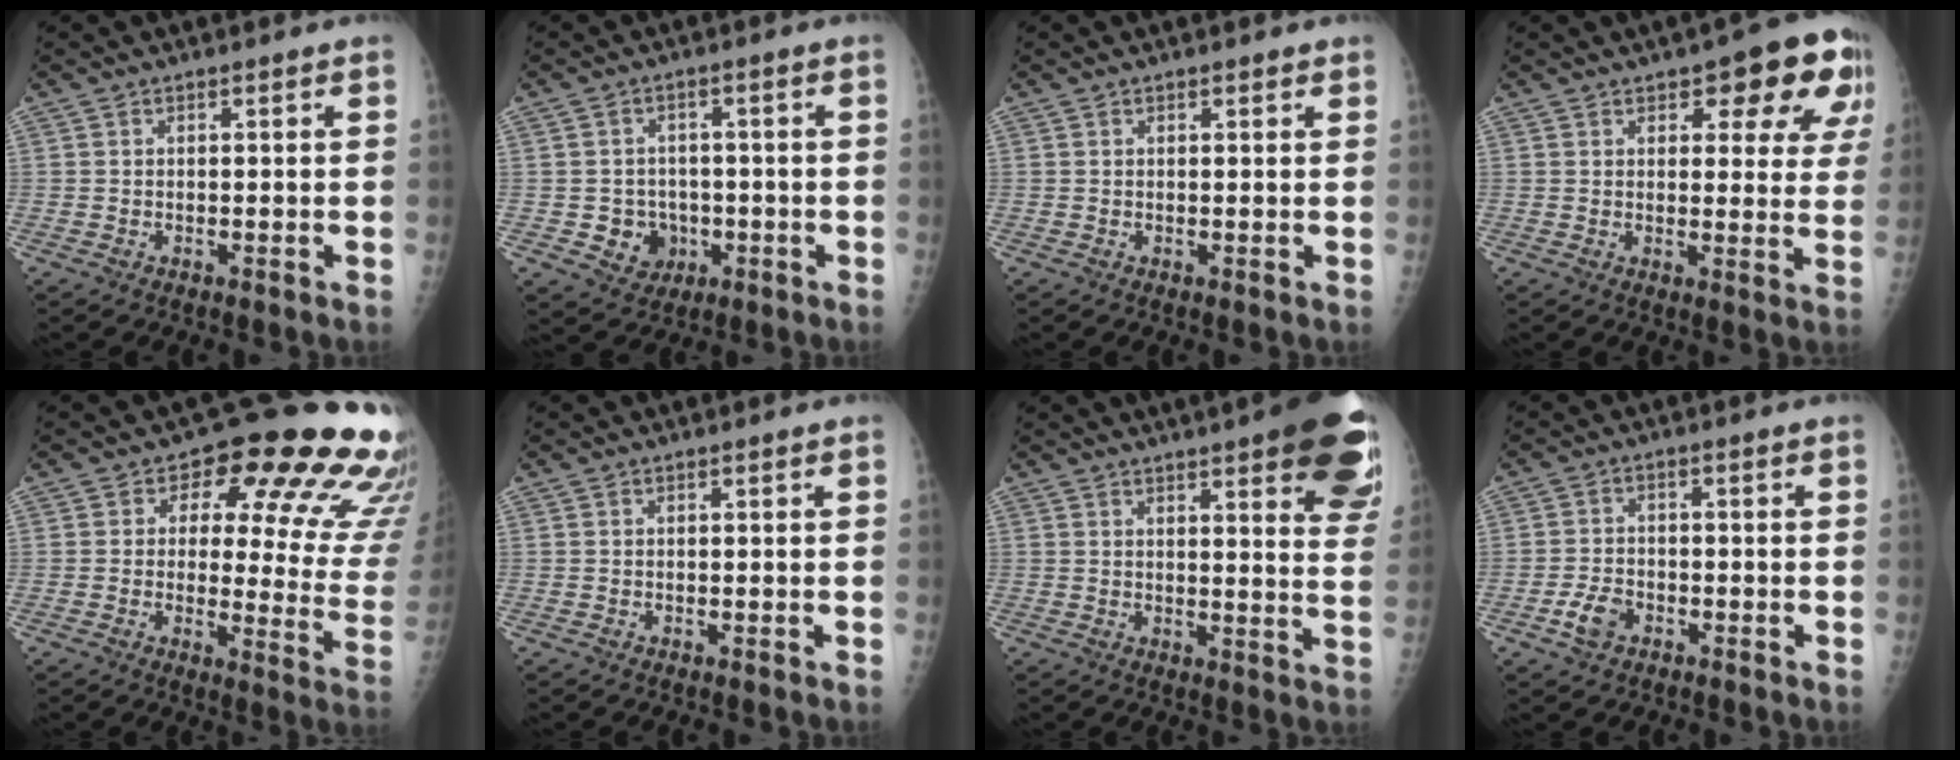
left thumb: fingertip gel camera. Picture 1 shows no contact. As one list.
[{"total": 6.1, "force": [-1.4, 5.5, 2.1], "torque": [-0.003, 0.010, -0.014]}, {"total": 0.9, "force": [0.7, 0.4, 0.6], "torque": [-0.007, -0.002, 0.007]}, {"total": 13.5, "force": [6.5, 5.6, 10.4], "torque": [-0.079, -0.018, 0.072]}, {"total": 20.3, "force": [11.8, 9.4, 13.7], "torque": [-0.115, -0.054, 0.125]}, {"total": 0.0}, {"total": 18.4, "force": [10.3, 4.4, 14.6], "torque": [-0.160, -0.035, 0.113]}, {"total": 4.3, "force": [-2.1, 2.8, 2.4], "torque": [-0.043, 0.013, -0.040]}]